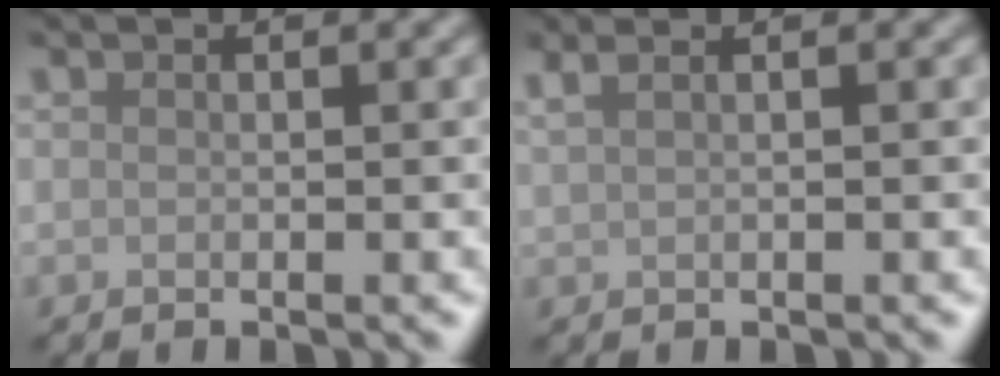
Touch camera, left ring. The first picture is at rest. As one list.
[{"total": 2.6, "force": [1.6, 1.1, 1.6], "torque": [-0.023, 0.009, 0.008]}]